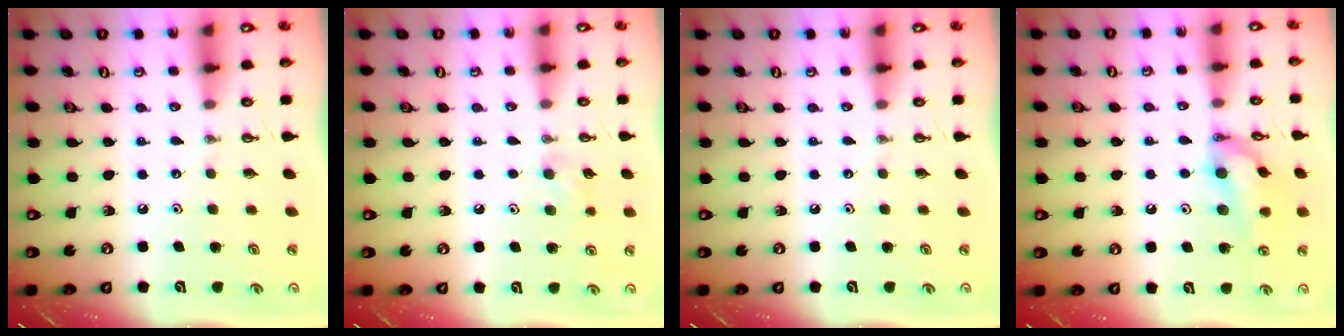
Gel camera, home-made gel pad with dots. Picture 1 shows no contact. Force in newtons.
{"total": 7.9, "press": 7.3, "slide": 3.2}
{"total": 0.0}
{"total": 14.2, "press": 13.4, "slide": 4.6}